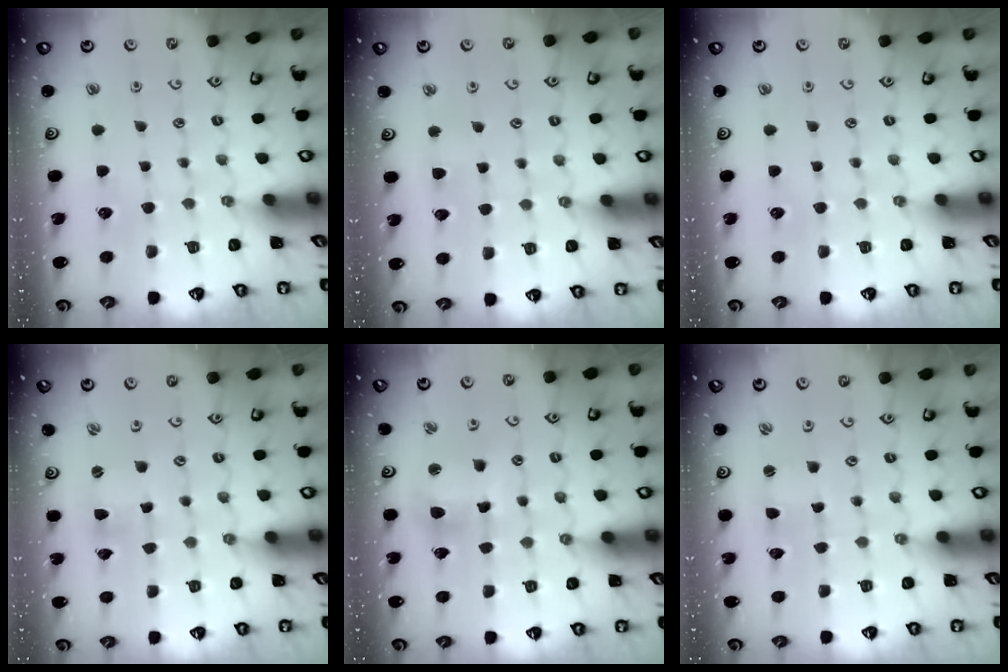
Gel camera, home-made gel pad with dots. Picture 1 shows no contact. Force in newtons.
{"total": 2.7, "press": 2.6, "slide": 0.5}
{"total": 0.0}
{"total": 0.8, "press": 0.8, "slide": 0.1}
{"total": 7.8, "press": 7.7, "slide": 1.3}
{"total": 0.5, "press": 0.5, "slide": 0.1}